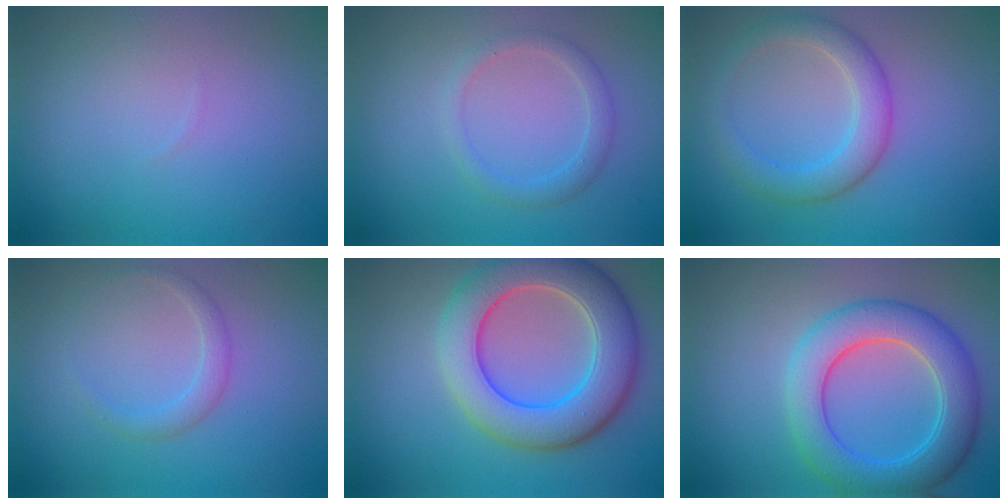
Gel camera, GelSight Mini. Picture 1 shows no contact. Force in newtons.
{"total": 1.9, "press": 1.9, "slide": 0.0}
{"total": 3.7, "press": 3.7, "slide": 0.1}
{"total": 1.5, "press": 1.5, "slide": 0.1}
{"total": 8.6, "press": 8.6, "slide": 0.3}
{"total": 6.8, "press": 6.8, "slide": 0.3}